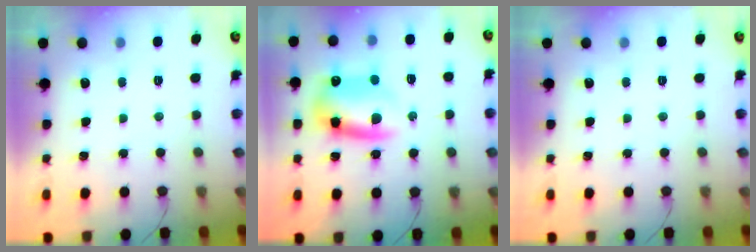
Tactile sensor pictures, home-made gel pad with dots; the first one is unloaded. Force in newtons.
{"total": 11.9, "press": 11.7, "slide": 2.3}
{"total": 0.0}